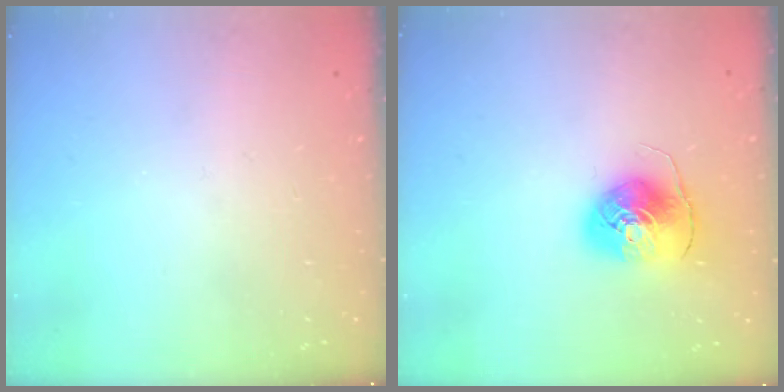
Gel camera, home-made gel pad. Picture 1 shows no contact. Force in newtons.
{"total": 8.1, "press": 8.1, "slide": 0.6}